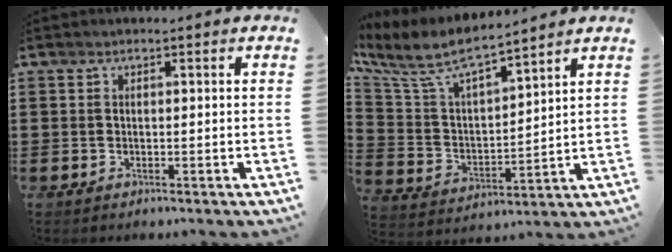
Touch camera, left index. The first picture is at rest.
{"total": 8.3, "force": [7.0, 1.9, 4.2], "torque": [-0.114, -0.037, 0.117]}